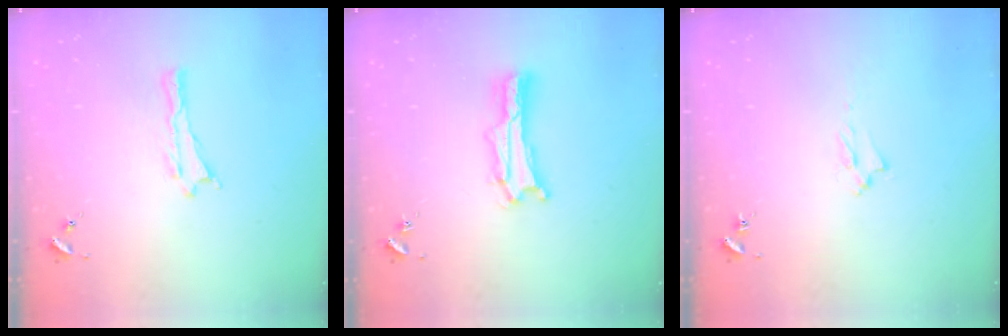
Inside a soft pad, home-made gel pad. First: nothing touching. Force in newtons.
{"total": 2.0, "press": 2.0, "slide": 0.3}
{"total": 1.7, "press": 1.6, "slide": 0.3}